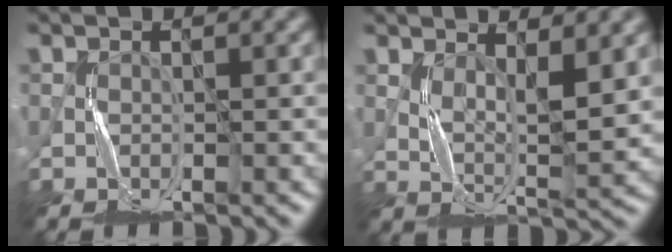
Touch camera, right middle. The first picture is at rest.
{"total": 4.6, "force": [2.0, 1.3, 3.9], "torque": [-0.081, -0.008, 0.040]}